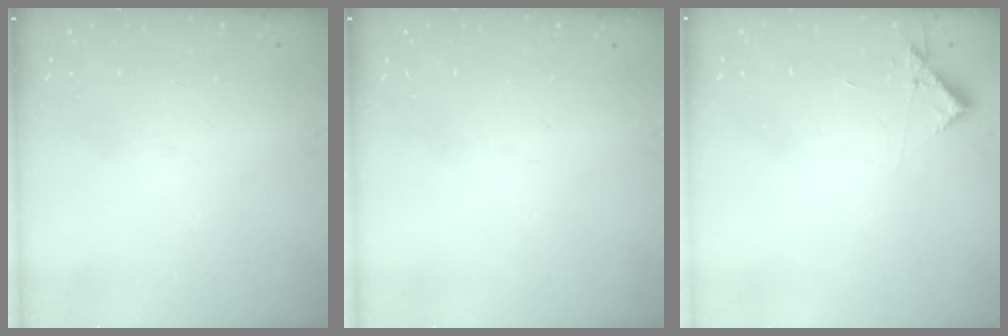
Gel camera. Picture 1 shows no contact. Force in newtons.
{"total": 0.0}
{"total": 3.9, "press": 3.9, "slide": 0.5}